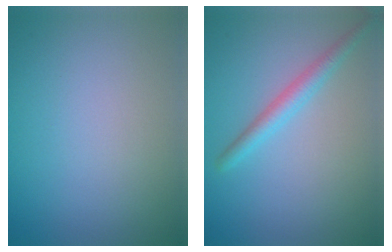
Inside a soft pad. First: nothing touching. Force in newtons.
{"total": 2.2, "press": 2.2, "slide": 0.0}